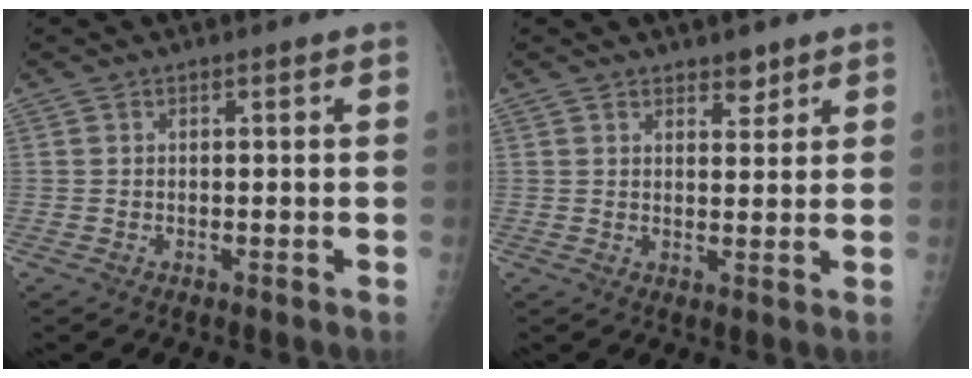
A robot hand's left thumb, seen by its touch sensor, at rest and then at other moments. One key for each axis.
{"total": 2.9, "fx": 2.2, "fy": 1.5, "fz": 1.2, "tx": -0.004, "ty": -0.015, "tz": 0.034}